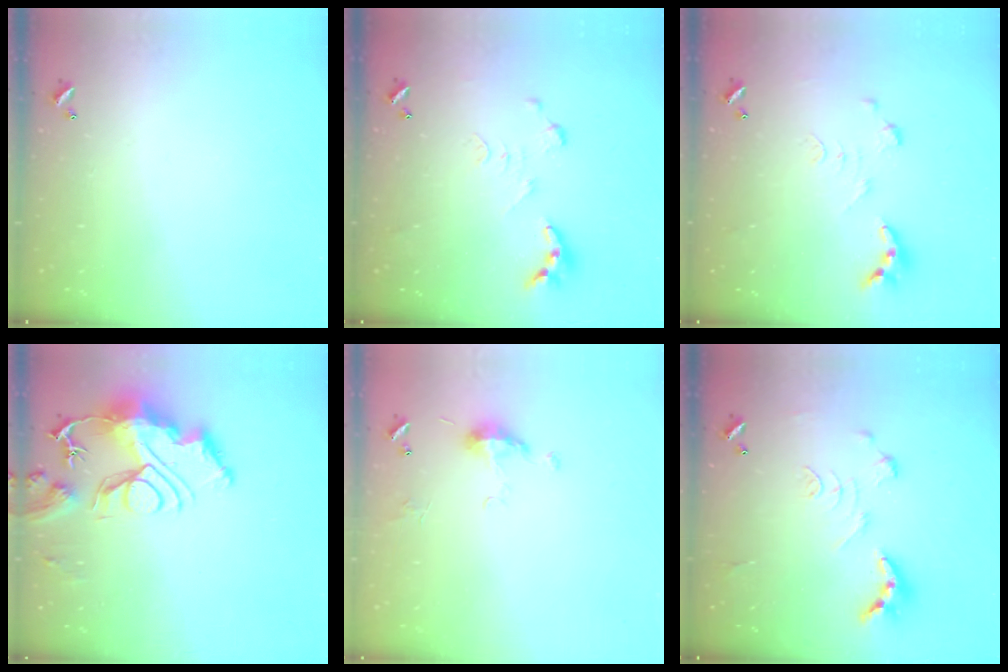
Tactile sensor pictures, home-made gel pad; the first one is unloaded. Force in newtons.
{"total": 0.0}
{"total": 0.0}
{"total": 14.1, "press": 14.1, "slide": 1.4}
{"total": 5.0, "press": 5.0, "slide": 0.7}
{"total": 2.5, "press": 2.0, "slide": 1.5}